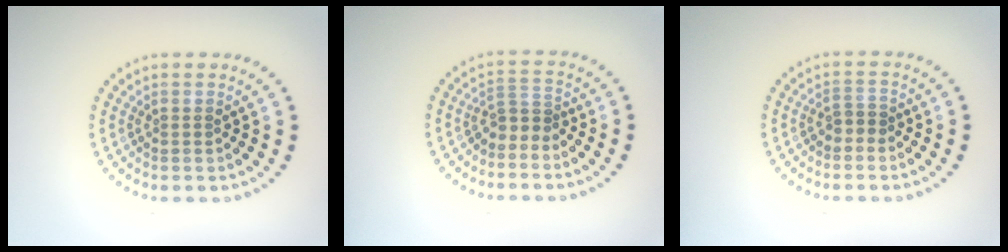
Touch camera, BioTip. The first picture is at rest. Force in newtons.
{"total": 1.9, "press": 1.2, "slide": 1.5}
{"total": 1.2, "press": 0.9, "slide": 0.7}